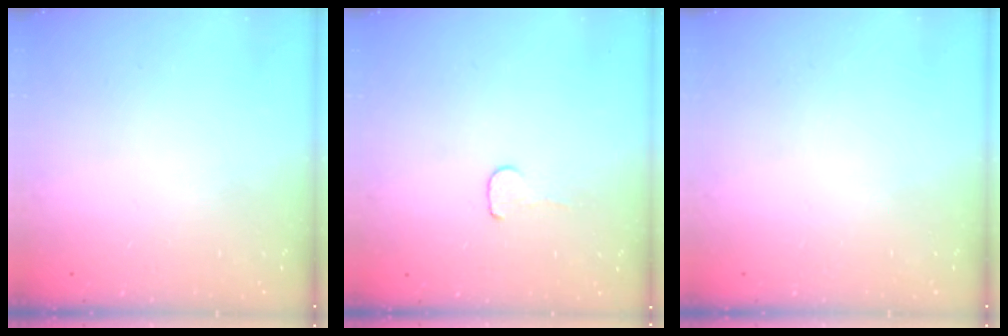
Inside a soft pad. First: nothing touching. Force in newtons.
{"total": 4.1, "press": 4.1, "slide": 0.4}
{"total": 0.0}